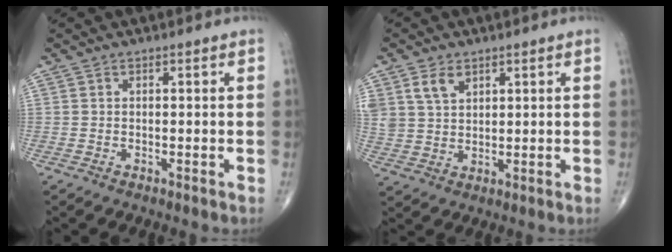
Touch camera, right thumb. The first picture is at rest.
{"total": 6.1, "force": [3.2, 4.1, 3.2], "torque": [-0.052, -0.011, 0.071]}